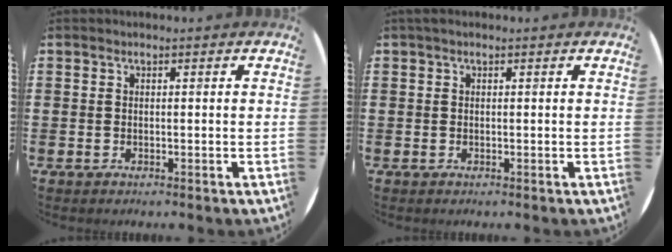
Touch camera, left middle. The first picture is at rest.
{"total": 0.0}